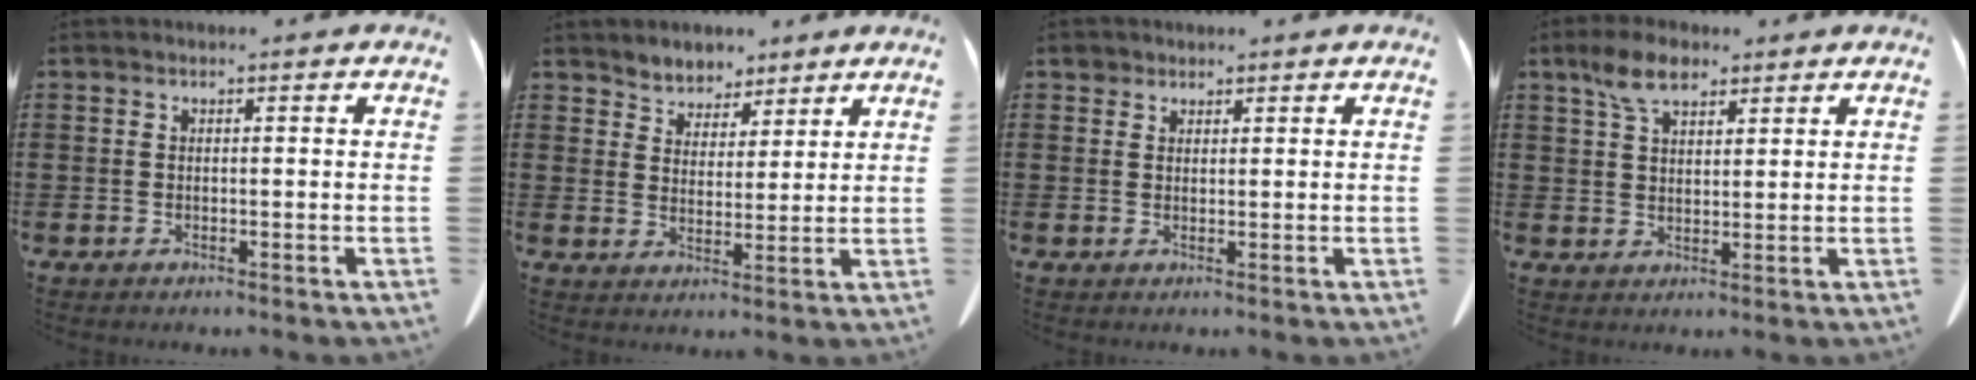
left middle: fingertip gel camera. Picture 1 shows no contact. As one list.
[{"total": 4.3, "force": [3.9, 1.8, -0.6], "torque": [-0.012, -0.016, 0.073]}, {"total": 1.6, "force": [1.4, 0.9, 0.2], "torque": [-0.009, 0.001, 0.028]}, {"total": 5.8, "force": [3.7, 2.6, 3.6], "torque": [-0.080, 0.007, 0.070]}]